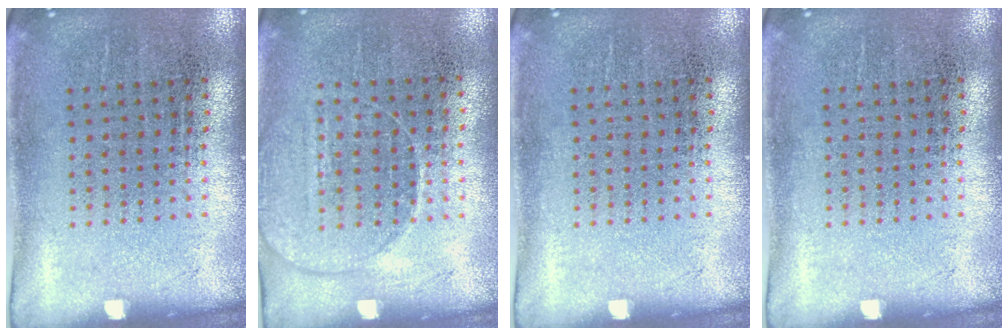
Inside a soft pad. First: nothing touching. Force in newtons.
{"total": 1.4, "press": 1.3, "slide": 0.6}
{"total": 0.0}
{"total": 0.0}